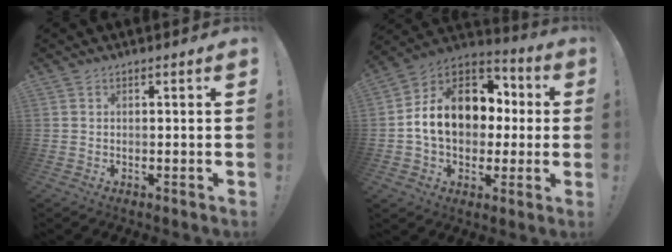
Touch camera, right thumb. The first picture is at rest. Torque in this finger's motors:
{"motor_torque": [2.48, 2.53, 0.62, 0.14, 0.54]}